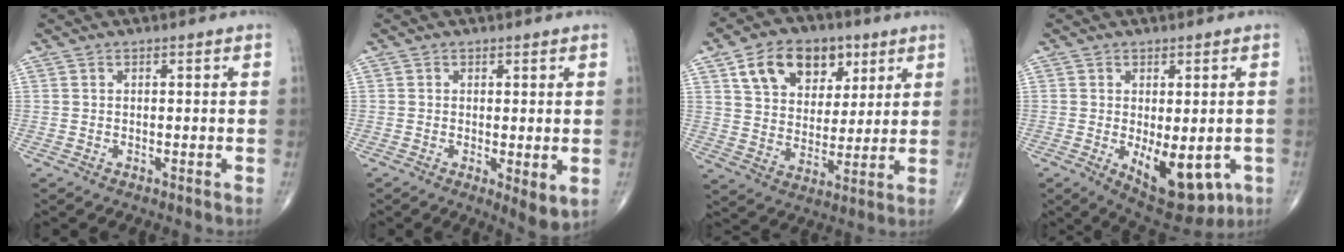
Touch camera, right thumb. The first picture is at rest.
{"total": 4.3, "force": [-0.5, 1.4, 4.0], "torque": [-0.063, -0.017, -0.009]}
{"total": 15.1, "force": [7.0, 10.3, 8.5], "torque": [-0.102, -0.016, 0.124]}
{"total": 12.0, "force": [-3.3, 6.0, 9.9], "torque": [-0.114, -0.011, -0.031]}